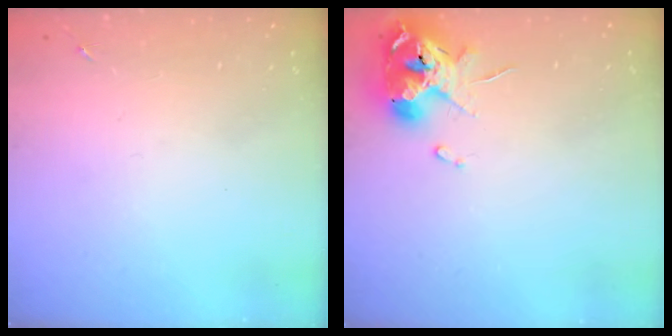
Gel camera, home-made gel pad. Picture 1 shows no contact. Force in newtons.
{"total": 14.0, "press": 13.9, "slide": 1.7}